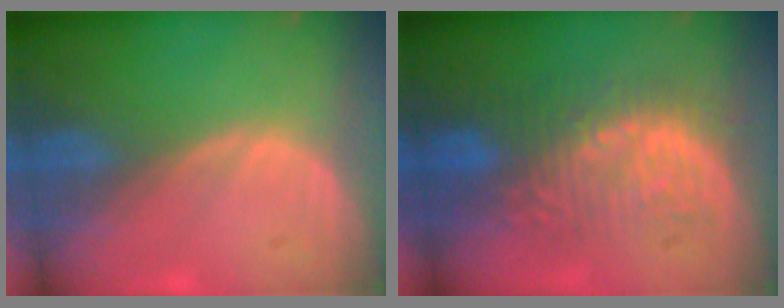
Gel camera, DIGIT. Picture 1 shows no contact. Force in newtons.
{"total": 8.8, "press": 8.7, "slide": 1.3}